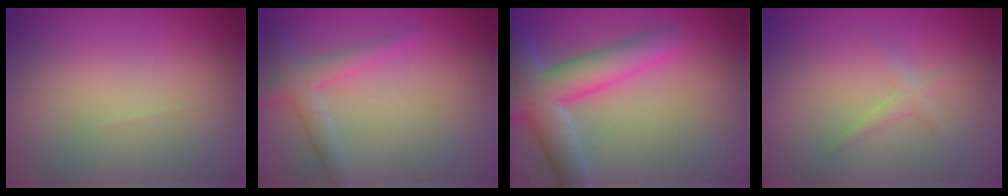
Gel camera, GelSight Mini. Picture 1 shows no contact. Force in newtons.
{"total": 2.4, "press": 2.4, "slide": 0.1}
{"total": 6.7, "press": 6.7, "slide": 0.5}
{"total": 1.1, "press": 1.1, "slide": 0.0}